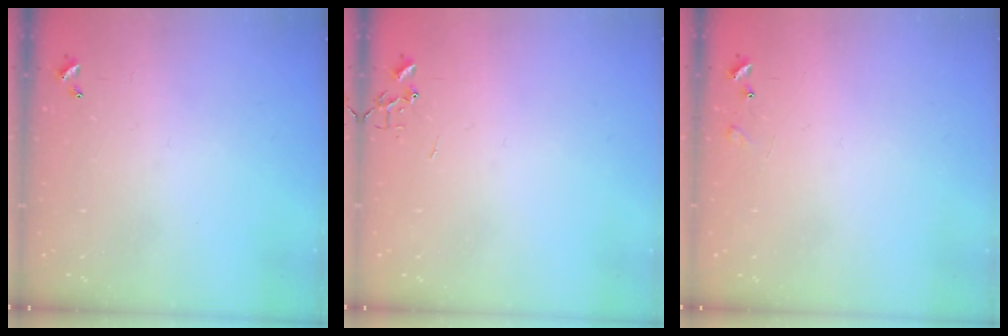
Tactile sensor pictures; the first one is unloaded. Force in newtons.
{"total": 0.0}
{"total": 5.9, "press": 5.9, "slide": 0.9}